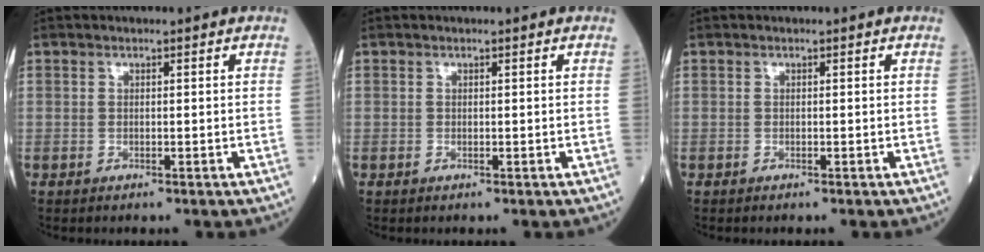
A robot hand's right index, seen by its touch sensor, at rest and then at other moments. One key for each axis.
{"total": 0.0}
{"total": 0.0}